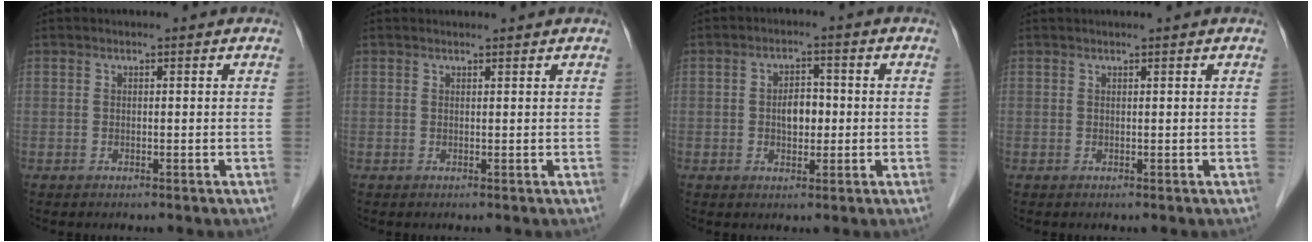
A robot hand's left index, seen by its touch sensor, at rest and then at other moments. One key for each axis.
{"total": 1.9, "fx": 1.9, "fy": 0.2, "fz": 0.2, "tx": -0.008, "ty": 0.016, "tz": 0.027}
{"total": 3.7, "fx": -0.4, "fy": 2.3, "fz": 2.9, "tx": -0.052, "ty": 0.008, "tz": -0.006}
{"total": 1.6, "fx": 1.5, "fy": -0.1, "fz": 0.6, "tx": -0.007, "ty": 0.020, "tz": 0.024}